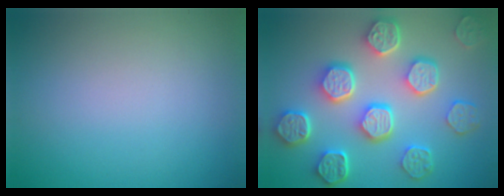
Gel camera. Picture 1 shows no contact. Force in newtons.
{"total": 8.5, "press": 6.6, "slide": 5.3}